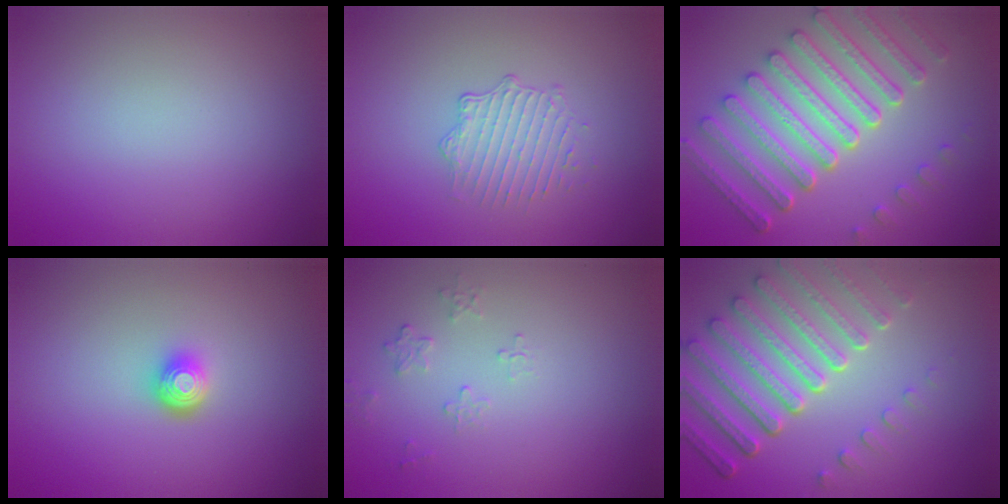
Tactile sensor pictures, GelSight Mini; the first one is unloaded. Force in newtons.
{"total": 1.9, "press": 1.4, "slide": 1.4}
{"total": 8.3, "press": 6.3, "slide": 5.4}
{"total": 1.9, "press": 1.4, "slide": 1.2}
{"total": 1.2, "press": 0.8, "slide": 0.9}
{"total": 7.2, "press": 5.6, "slide": 4.6}